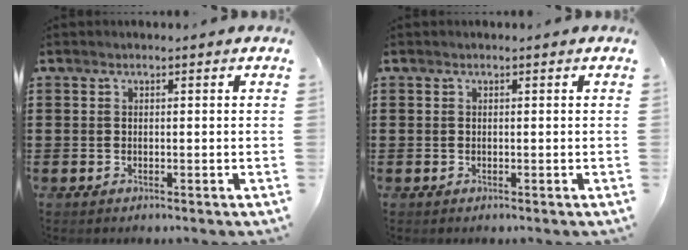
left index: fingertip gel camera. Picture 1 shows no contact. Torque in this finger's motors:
{"motor_torque": [0.10, 0.10, 0.00, 0.00]}